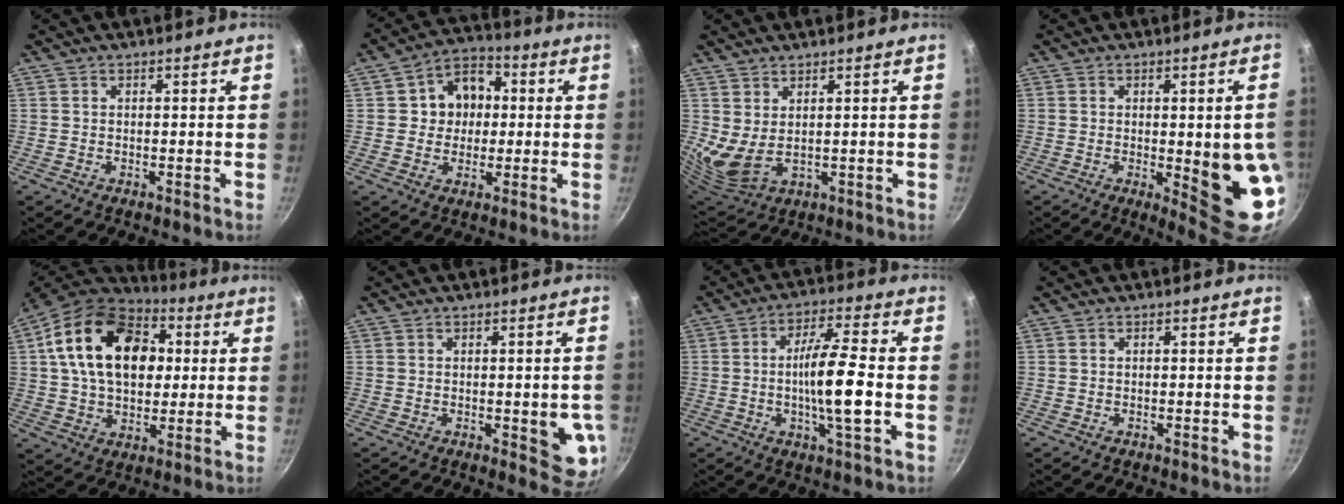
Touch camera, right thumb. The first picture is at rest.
{"total": 9.5, "force": [1.1, 8.1, 4.8], "torque": [-0.032, 0.011, 0.005]}
{"total": 5.8, "force": [2.4, 2.9, 4.4], "torque": [-0.078, -0.034, 0.059]}
{"total": 12.8, "force": [-1.6, 3.3, 12.3], "torque": [-0.127, -0.007, -0.009]}
{"total": 22.0, "force": [4.8, 14.9, 15.4], "torque": [-0.230, 0.010, 0.070]}
{"total": 7.7, "force": [-1.1, 2.8, 7.1], "torque": [-0.065, -0.010, -0.010]}
{"total": 11.6, "force": [-1.4, 1.7, 11.4], "torque": [-0.201, 0.015, -0.030]}
{"total": 0.0}